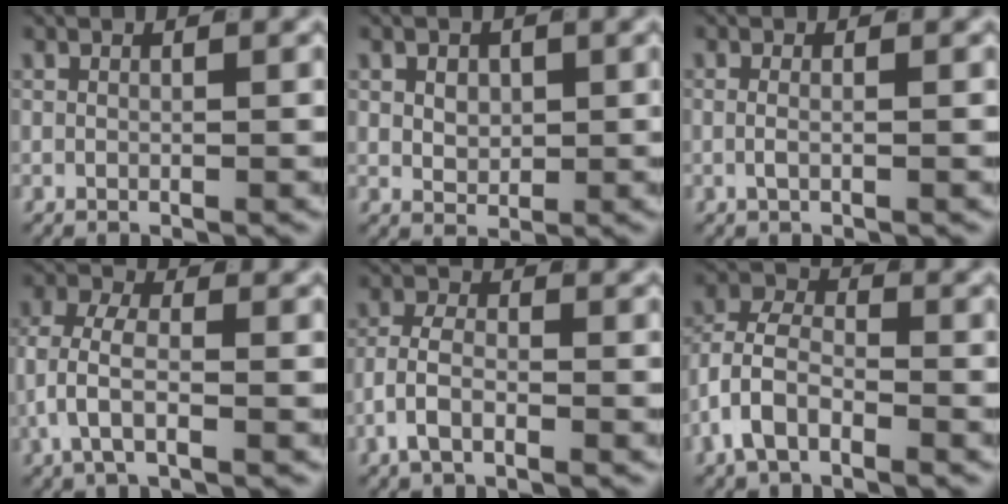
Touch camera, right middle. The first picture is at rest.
{"total": 2.3, "force": [0.4, 1.7, 1.4], "torque": [-0.028, -0.018, 0.020]}
{"total": 0.9, "force": [-0.4, 0.0, 0.9], "torque": [-0.019, -0.006, -0.004]}
{"total": 4.7, "force": [-1.2, 2.7, 3.7], "torque": [-0.086, -0.011, -0.018]}
{"total": 3.3, "force": [-1.5, 1.8, 2.3], "torque": [-0.041, 0.001, -0.031]}
{"total": 6.4, "force": [-1.9, 4.7, 4.0], "torque": [-0.081, -0.015, -0.040]}